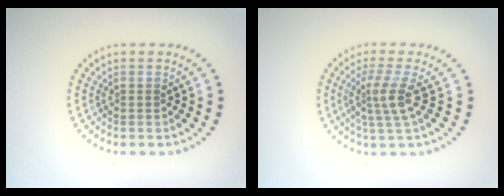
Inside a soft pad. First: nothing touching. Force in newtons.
{"total": 2.9, "press": 2.2, "slide": 1.9}